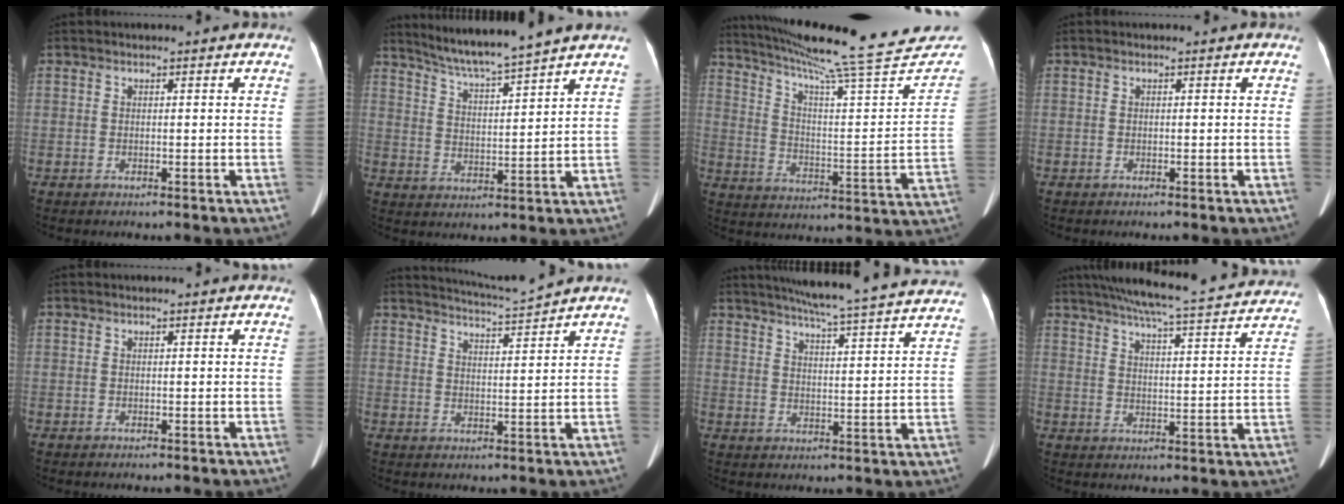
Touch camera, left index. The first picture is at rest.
{"total": 9.9, "force": [8.9, -1.7, 4.0], "torque": [-0.071, 0.002, 0.155]}
{"total": 29.6, "force": [26.4, 1.1, 13.4], "torque": [-0.214, -0.079, 0.348]}
{"total": 0.0}
{"total": 0.0}
{"total": 6.6, "force": [6.2, -2.0, 0.8], "torque": [-0.025, -0.012, 0.104]}
{"total": 24.2, "force": [22.2, 0.0, 9.8], "torque": [-0.157, -0.029, 0.275]}
{"total": 24.4, "force": [22.2, 2.0, 9.9], "torque": [-0.161, -0.016, 0.280]}